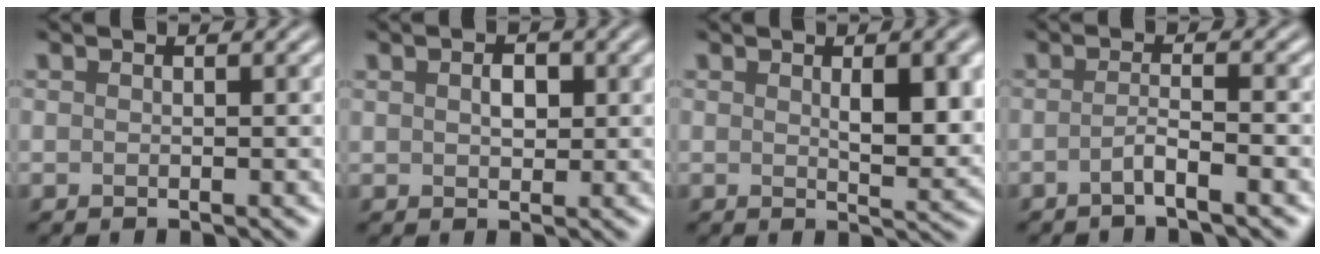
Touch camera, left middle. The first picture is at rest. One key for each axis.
{"total": 1.5, "fx": 0.6, "fy": 1.0, "fz": 1.0, "tx": -0.020, "ty": 0.007, "tz": 0.016}
{"total": 4.9, "fx": 1.0, "fy": 1.5, "fz": 4.5, "tx": -0.063, "ty": 0.003, "tz": 0.027}
{"total": 2.3, "fx": -1.1, "fy": 0.2, "fz": 2.0, "tx": -0.030, "ty": 0.008, "tz": -0.026}